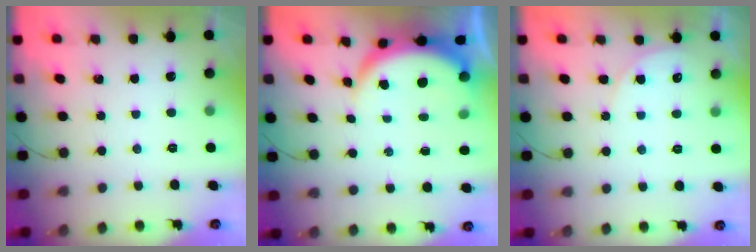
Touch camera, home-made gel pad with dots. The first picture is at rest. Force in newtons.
{"total": 6.7, "press": 6.7, "slide": 0.5}
{"total": 4.6, "press": 4.5, "slide": 0.5}